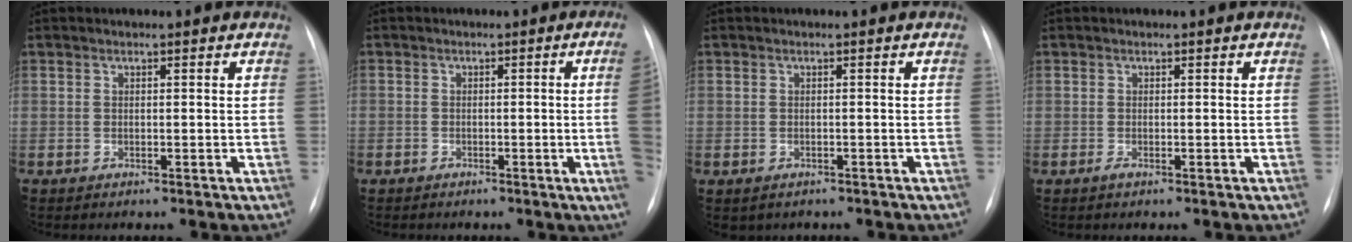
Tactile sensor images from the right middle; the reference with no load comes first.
{"total": 4.8, "force": [-0.7, -1.4, 4.5], "torque": [-0.039, -0.005, -0.013]}
{"total": 1.8, "force": [-1.3, 1.2, 0.6], "torque": [-0.009, -0.001, -0.009]}
{"total": 0.5, "force": [-0.3, 0.0, 0.4], "torque": [-0.005, -0.001, -0.006]}